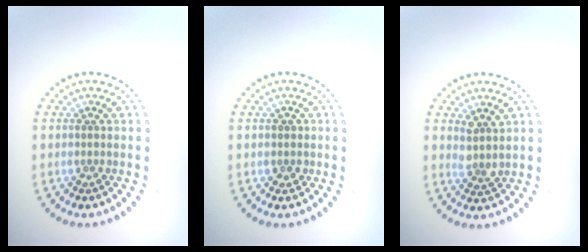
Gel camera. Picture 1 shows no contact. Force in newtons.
{"total": 1.1, "press": 1.0, "slide": 0.4}
{"total": 1.9, "press": 1.5, "slide": 1.2}